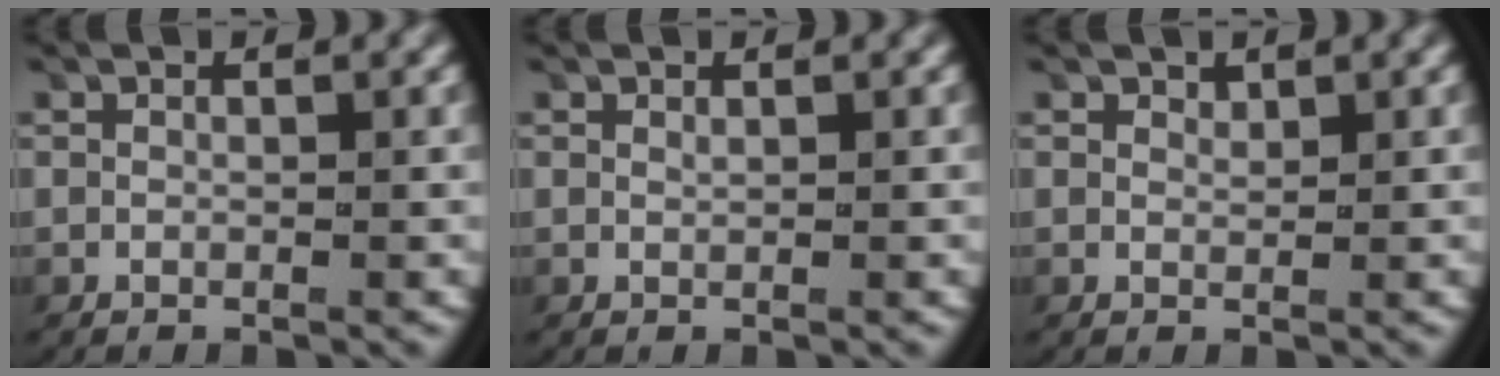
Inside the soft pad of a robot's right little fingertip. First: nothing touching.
{"total": 0.5, "force": [0.4, 0.3, 0.3], "torque": [-0.009, 0.000, 0.009]}
{"total": 1.1, "force": [0.9, 0.5, 0.2], "torque": [-0.005, -0.004, 0.020]}